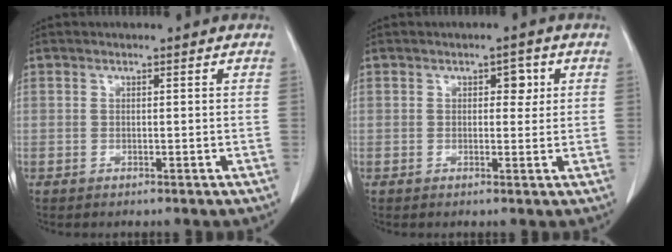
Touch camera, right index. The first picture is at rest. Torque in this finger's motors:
{"motor_torque": [0.04, 0.07, 0.01, 0.00]}